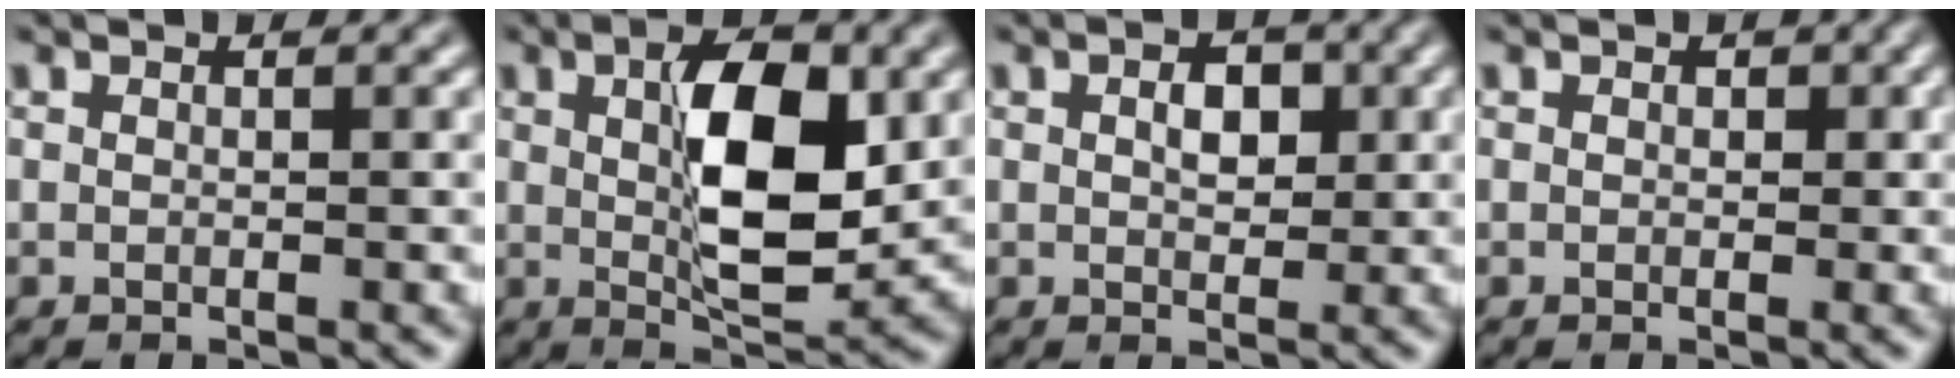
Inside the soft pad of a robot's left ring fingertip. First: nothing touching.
{"total": 7.6, "force": [0.9, 2.8, 7.0], "torque": [-0.121, 0.000, 0.027]}
{"total": 1.7, "force": [0.2, 1.0, 1.4], "torque": [-0.031, 0.005, 0.011]}
{"total": 0.9, "force": [0.2, 0.8, 0.5], "torque": [-0.001, 0.011, -0.001]}